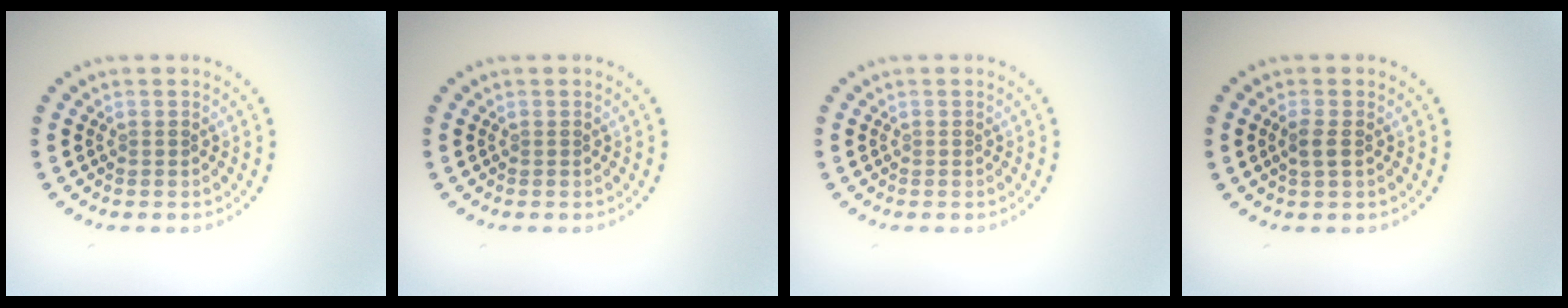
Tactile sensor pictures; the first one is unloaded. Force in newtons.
{"total": 0.0}
{"total": 0.0}
{"total": 1.4, "press": 1.3, "slide": 0.4}